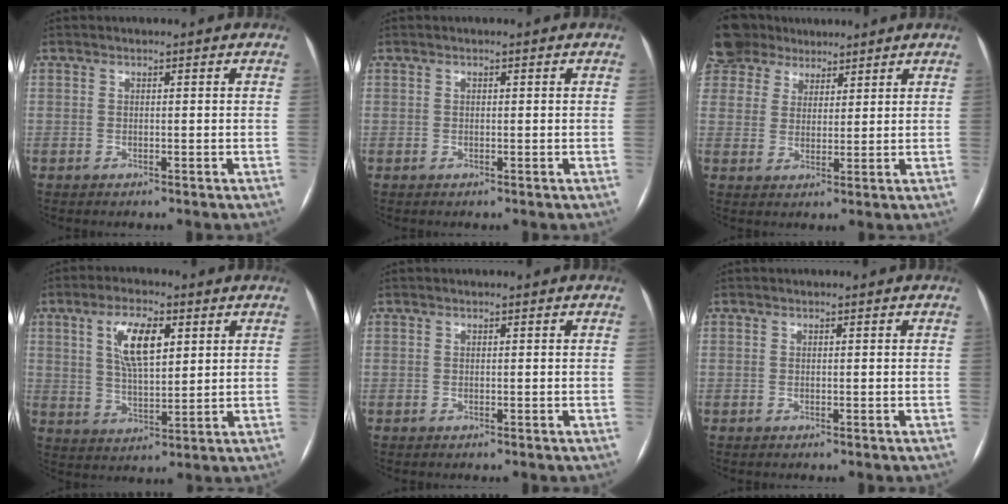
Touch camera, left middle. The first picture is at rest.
{"total": 0.0}
{"total": 9.2, "force": [7.2, 5.6, 0.7], "torque": [-0.021, 0.028, 0.136]}
{"total": 8.7, "force": [3.3, 3.0, 7.4], "torque": [-0.143, 0.007, 0.064]}
{"total": 0.0}
{"total": 0.0}